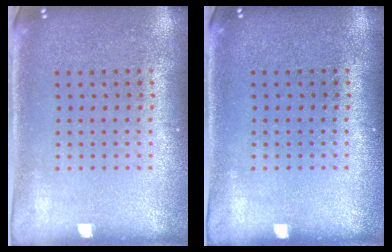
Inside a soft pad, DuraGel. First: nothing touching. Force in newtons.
{"total": 0.0}